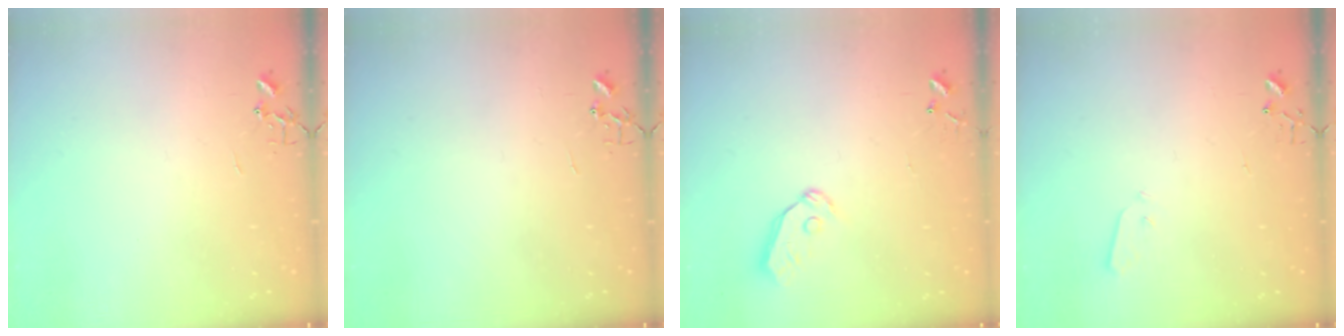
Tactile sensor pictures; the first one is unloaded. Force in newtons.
{"total": 0.0}
{"total": 4.4, "press": 4.4, "slide": 0.5}
{"total": 2.8, "press": 2.7, "slide": 0.4}